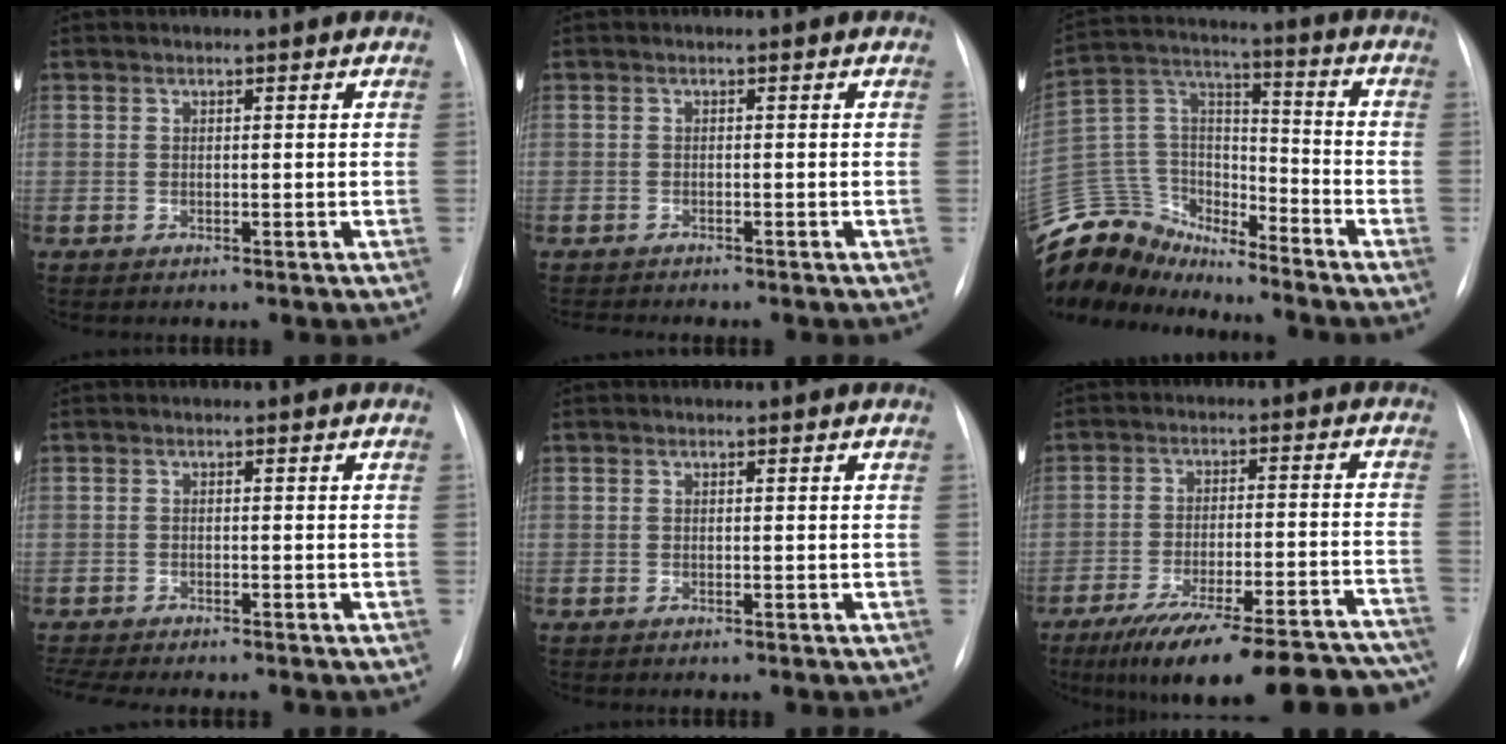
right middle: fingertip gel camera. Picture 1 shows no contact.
{"total": 2.5, "force": [-2.4, 0.1, 0.8], "torque": [-0.009, -0.005, -0.031]}
{"total": 18.0, "force": [-16.8, 5.5, 3.4], "torque": [-0.082, 0.061, -0.301]}
{"total": 6.6, "force": [-5.8, 0.5, 3.0], "torque": [-0.045, -0.006, -0.091]}
{"total": 0.0}
{"total": 25.8, "force": [-22.0, 4.4, 12.7], "torque": [-0.132, 0.003, -0.300]}